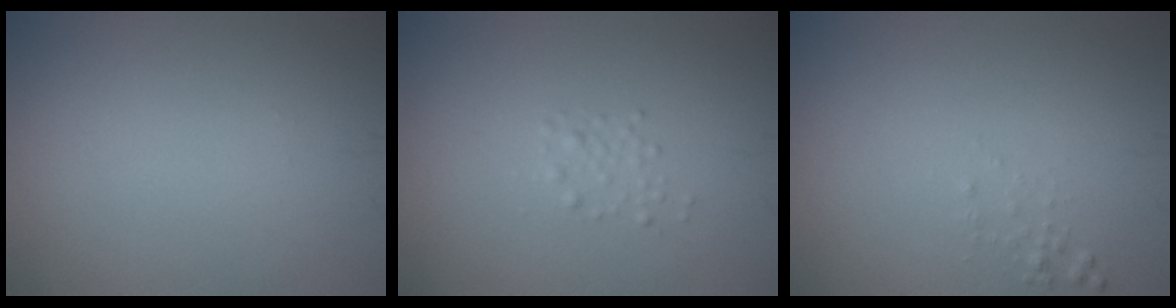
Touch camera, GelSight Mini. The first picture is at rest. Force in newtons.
{"total": 1.1, "press": 1.1, "slide": 0.1}
{"total": 0.6, "press": 0.6, "slide": 0.0}